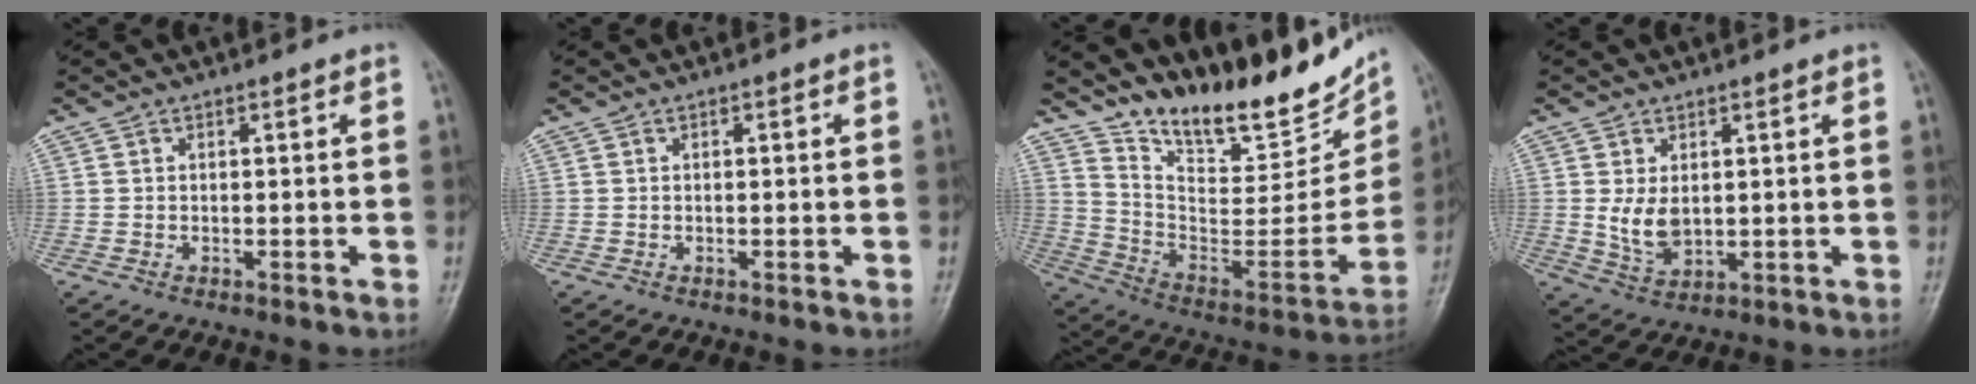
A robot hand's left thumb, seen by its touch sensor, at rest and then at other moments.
{"total": 0.0}
{"total": 23.2, "force": [18.7, 7.9, 11.2], "torque": [-0.132, -0.109, 0.300]}
{"total": 5.6, "force": [1.1, 3.5, 4.1], "torque": [-0.065, -0.017, 0.033]}